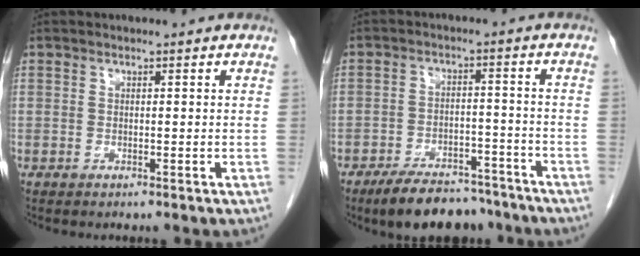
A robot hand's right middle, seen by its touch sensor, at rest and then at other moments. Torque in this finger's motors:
{"motor_torque": [1.31, -0.83, 0.15, 0.10]}